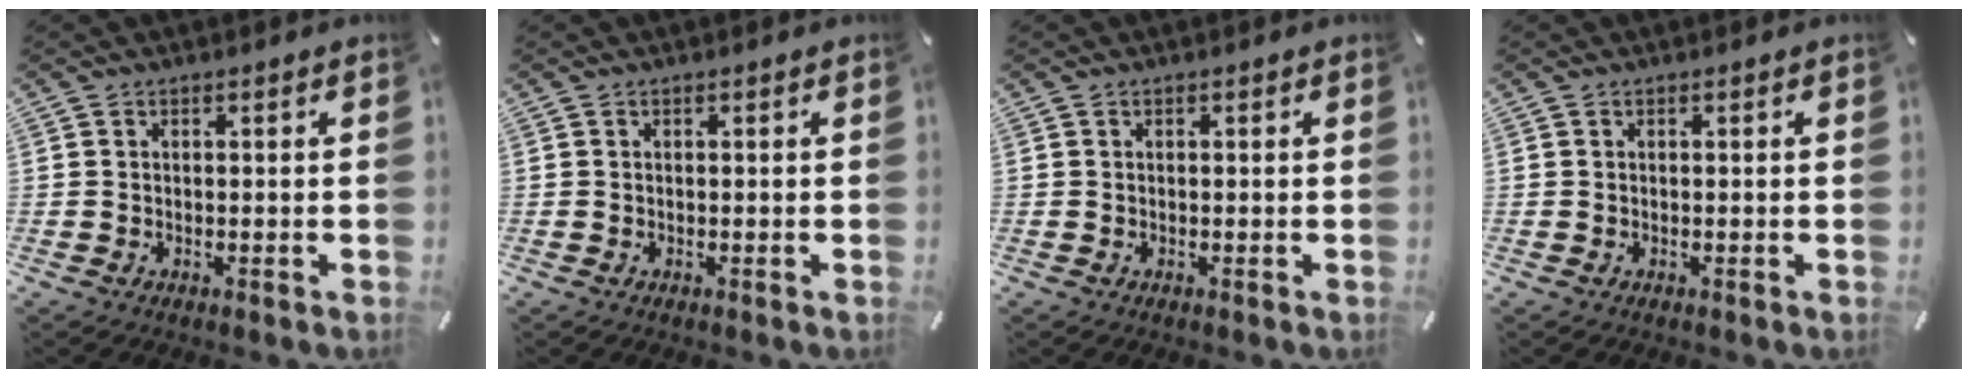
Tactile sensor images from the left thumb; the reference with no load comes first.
{"total": 0.0}
{"total": 0.0}
{"total": 0.0}